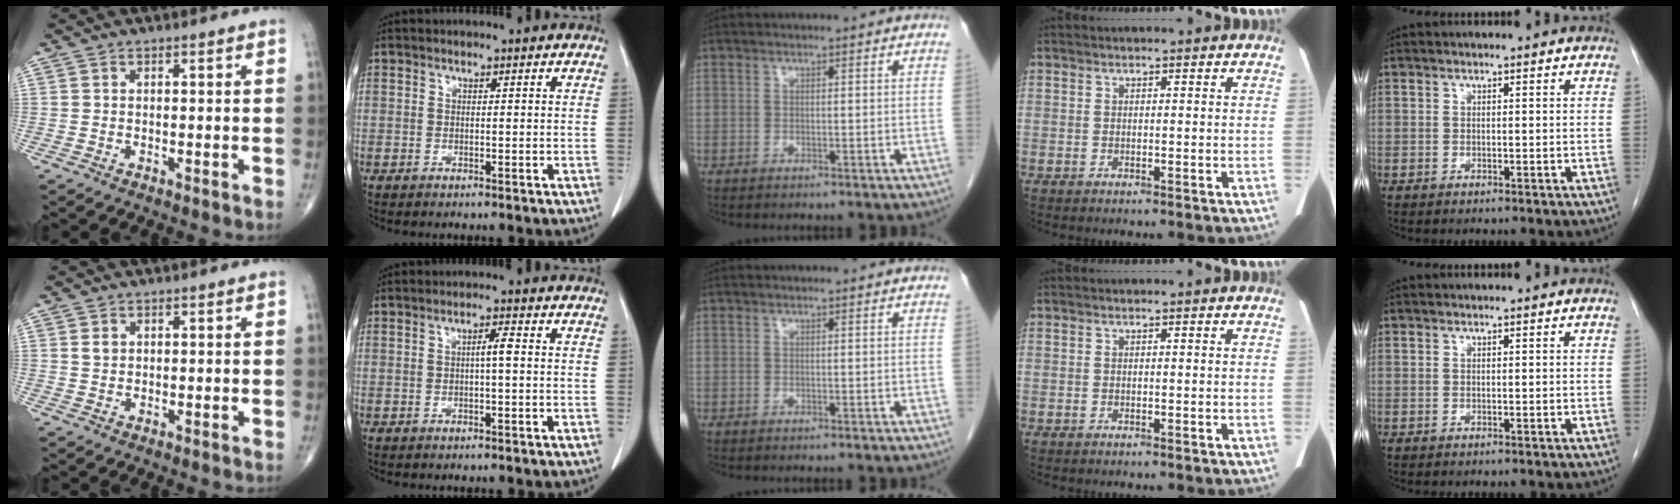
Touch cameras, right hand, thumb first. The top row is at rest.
{"thumb": {"total": 1.4, "force": [0.5, 1.1, 0.7], "torque": [-0.009, -0.001, 0.010]}, "index": {"total": 1.9, "force": [-0.1, 0.0, 1.9], "torque": [-0.032, 0.003, 0.000]}}